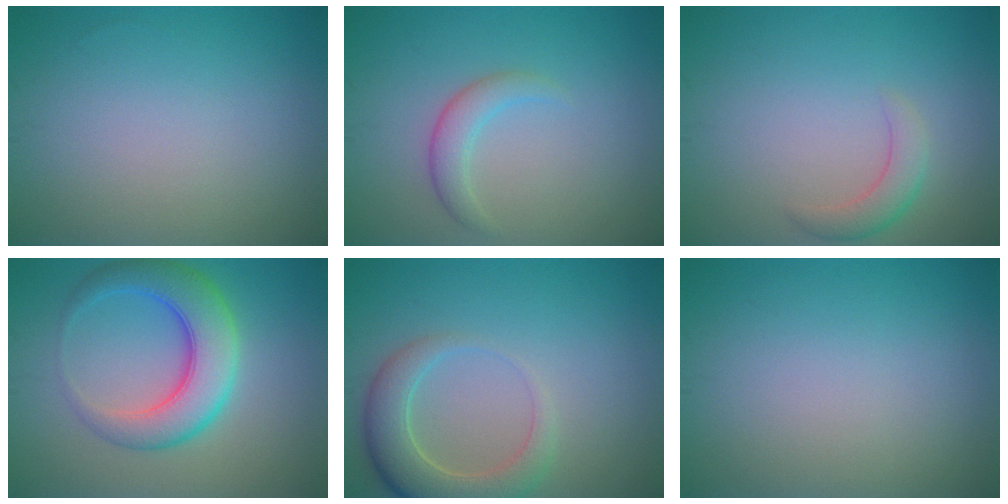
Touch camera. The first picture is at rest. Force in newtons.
{"total": 2.2, "press": 2.2, "slide": 0.2}
{"total": 2.2, "press": 2.1, "slide": 0.2}
{"total": 6.6, "press": 6.6, "slide": 0.2}
{"total": 5.0, "press": 4.9, "slide": 0.6}
{"total": 0.0}